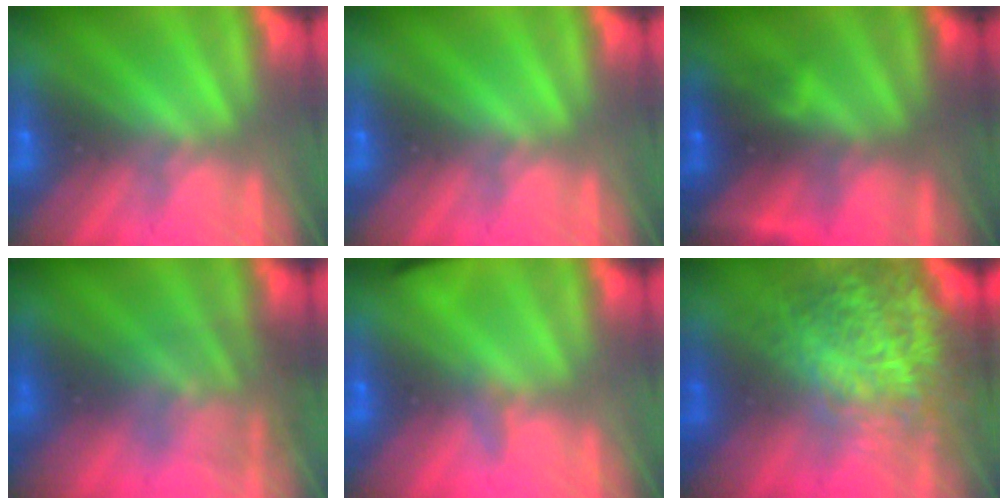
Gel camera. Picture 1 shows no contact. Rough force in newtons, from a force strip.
{"total": 0.0}
{"total": 2.6}
{"total": 1.5}
{"total": 2.9}
{"total": 7.4}